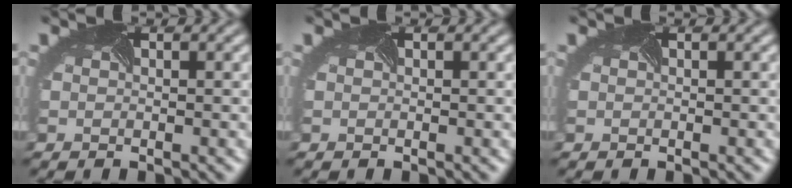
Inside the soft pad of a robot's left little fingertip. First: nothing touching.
{"total": 0.0}
{"total": 0.0}